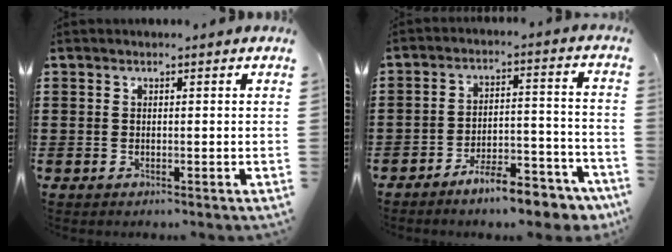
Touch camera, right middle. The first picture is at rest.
{"total": 8.2, "force": [-7.4, 1.2, 3.5], "torque": [-0.050, 0.017, -0.137]}